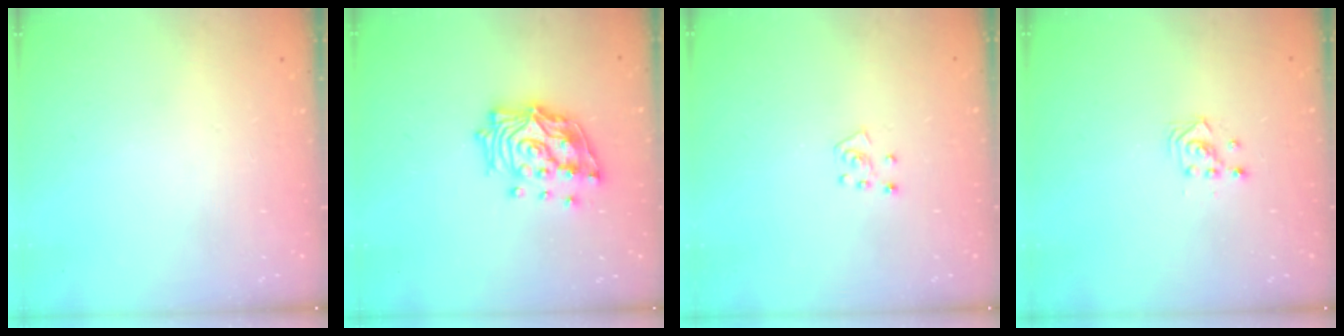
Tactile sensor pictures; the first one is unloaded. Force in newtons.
{"total": 17.0, "press": 16.8, "slide": 2.2}
{"total": 5.4, "press": 5.4, "slide": 0.6}
{"total": 2.9, "press": 2.9, "slide": 0.3}